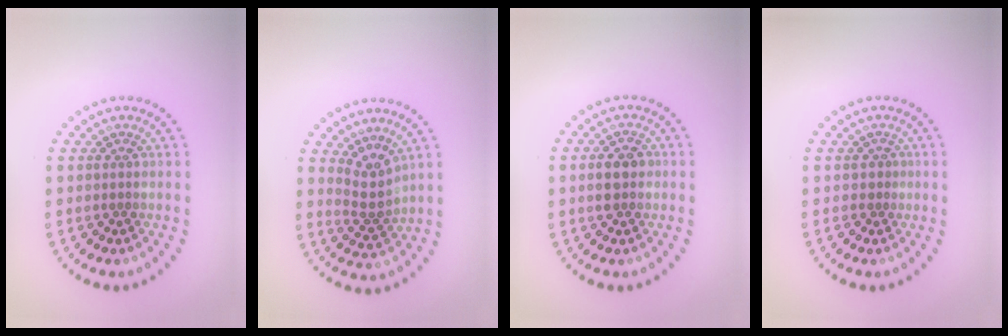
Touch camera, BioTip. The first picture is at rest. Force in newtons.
{"total": 2.6, "press": 1.8, "slide": 1.8}
{"total": 2.3, "press": 2.3, "slide": 0.3}
{"total": 0.6, "press": 0.3, "slide": 0.5}